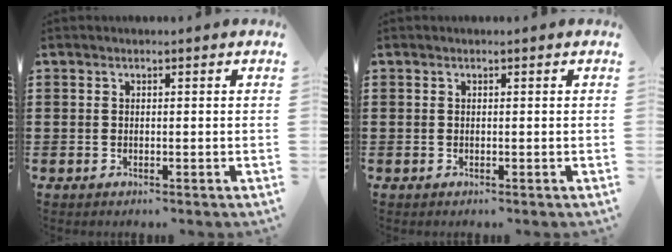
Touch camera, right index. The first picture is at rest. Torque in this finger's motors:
{"motor_torque": [0.01, 0.00, 0.00, 0.00]}